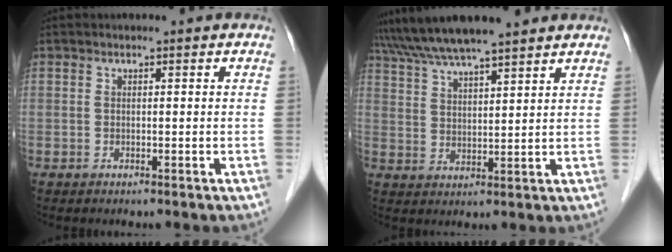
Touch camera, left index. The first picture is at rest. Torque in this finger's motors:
{"motor_torque": [1.16, -0.99, 1.03, 0.21]}